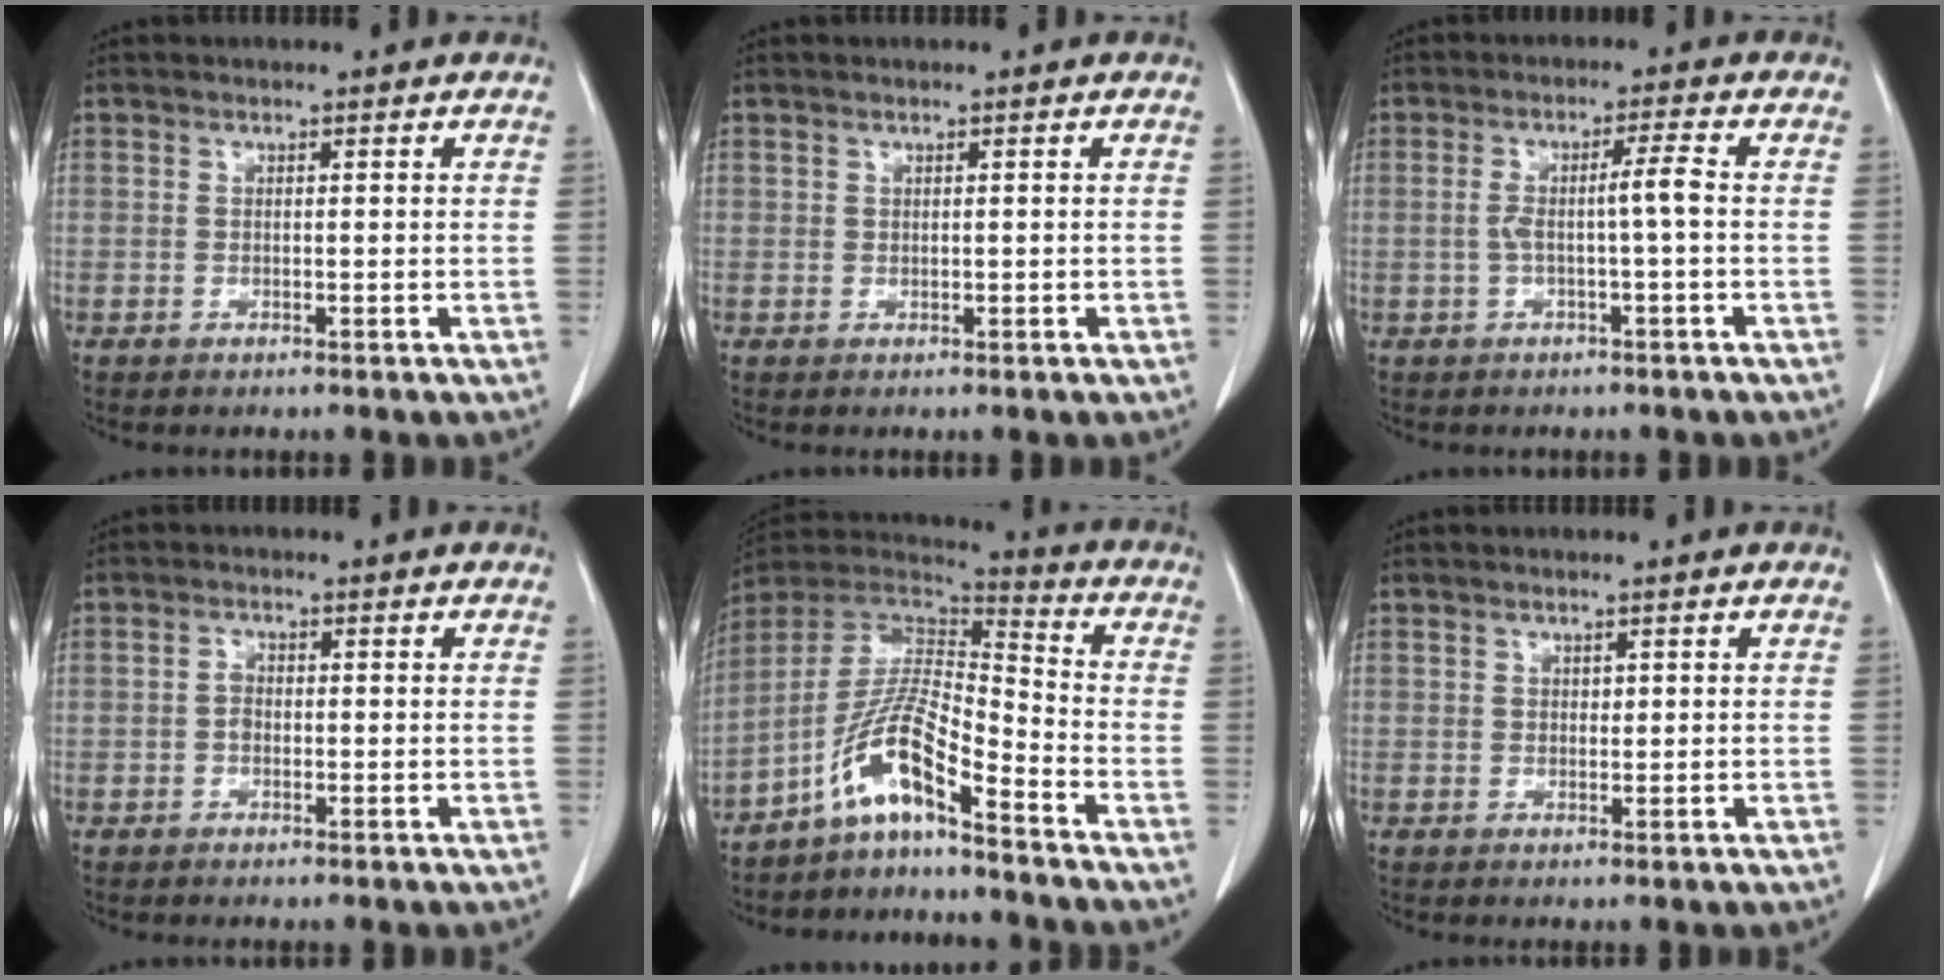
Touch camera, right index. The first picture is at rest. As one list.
[{"total": 0.0}, {"total": 3.9, "force": [-0.5, -0.4, 3.8], "torque": [-0.072, 0.012, -0.006]}, {"total": 1.4, "force": [-0.4, 1.0, 0.9], "torque": [-0.014, 0.005, -0.009]}, {"total": 10.8, "force": [-7.2, 1.2, 8.0], "torque": [-0.167, 0.015, -0.135]}, {"total": 0.6, "force": [0.2, 0.4, 0.3], "torque": [-0.002, 0.000, 0.004]}]